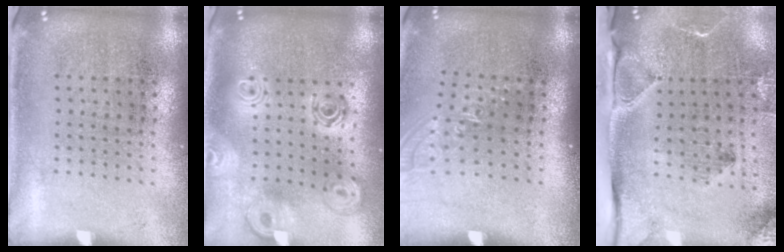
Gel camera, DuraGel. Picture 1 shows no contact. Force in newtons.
{"total": 2.2, "press": 1.8, "slide": 1.2}
{"total": 1.1, "press": 1.0, "slide": 0.6}
{"total": 3.2, "press": 2.4, "slide": 2.2}